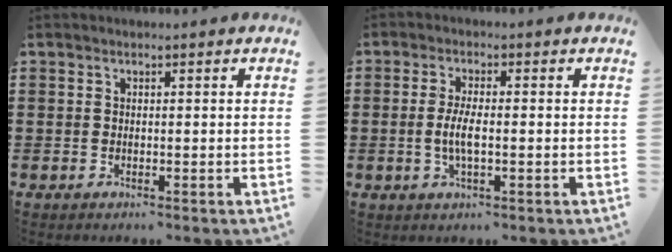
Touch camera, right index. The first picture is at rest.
{"total": 4.0, "force": [-0.7, 1.0, 3.8], "torque": [-0.088, -0.006, -0.020]}